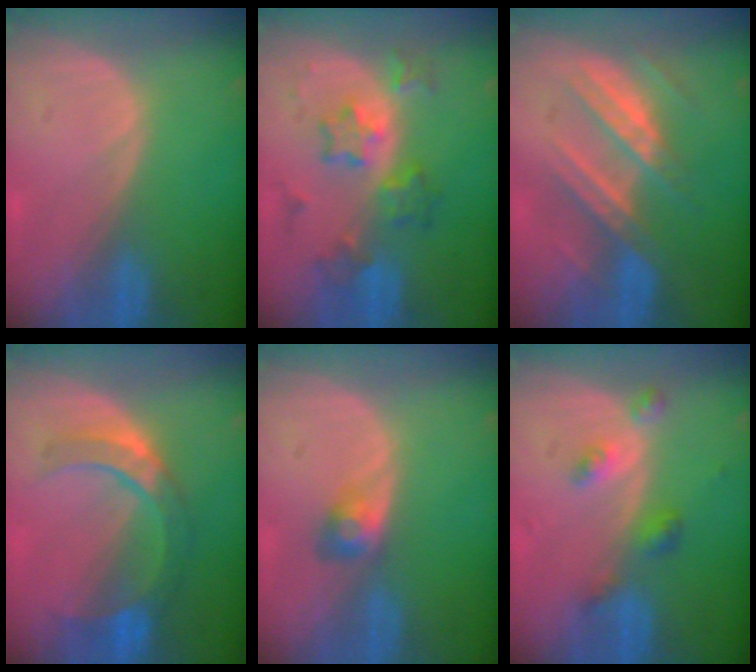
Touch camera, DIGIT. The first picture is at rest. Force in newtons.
{"total": 6.5, "press": 6.5, "slide": 0.2}
{"total": 7.3, "press": 7.3, "slide": 1.0}
{"total": 7.2, "press": 7.1, "slide": 1.1}
{"total": 3.0, "press": 2.5, "slide": 1.5}
{"total": 4.3, "press": 3.9, "slide": 1.8}